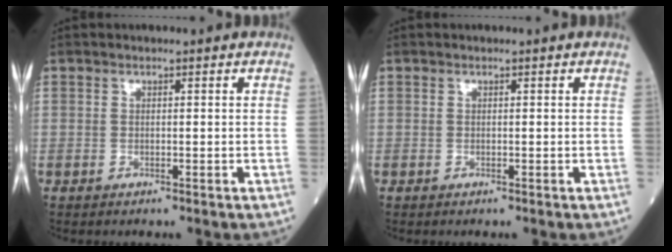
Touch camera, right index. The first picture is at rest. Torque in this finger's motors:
{"motor_torque": [0.00, 0.00, 0.00, 0.00]}